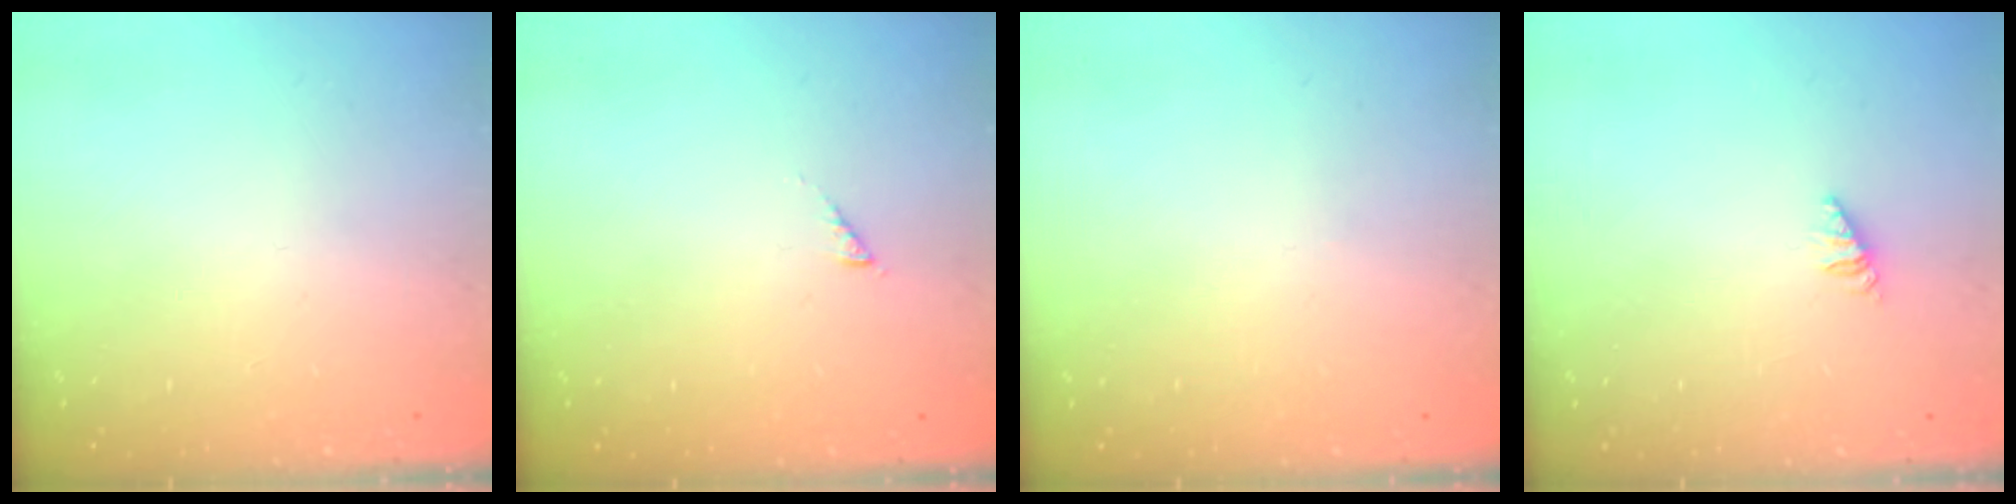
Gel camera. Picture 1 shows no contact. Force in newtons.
{"total": 1.6, "press": 1.5, "slide": 0.3}
{"total": 0.0}
{"total": 1.2, "press": 1.2, "slide": 0.3}